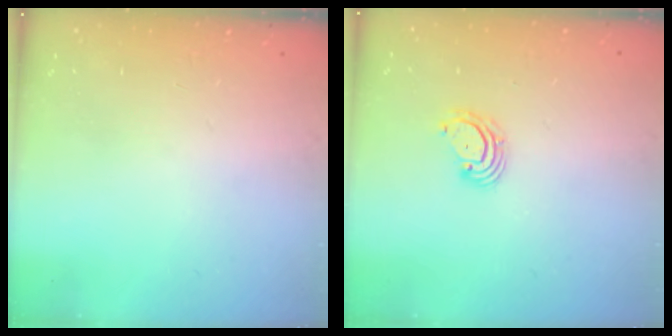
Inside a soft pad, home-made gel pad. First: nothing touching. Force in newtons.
{"total": 3.2, "press": 3.2, "slide": 0.1}